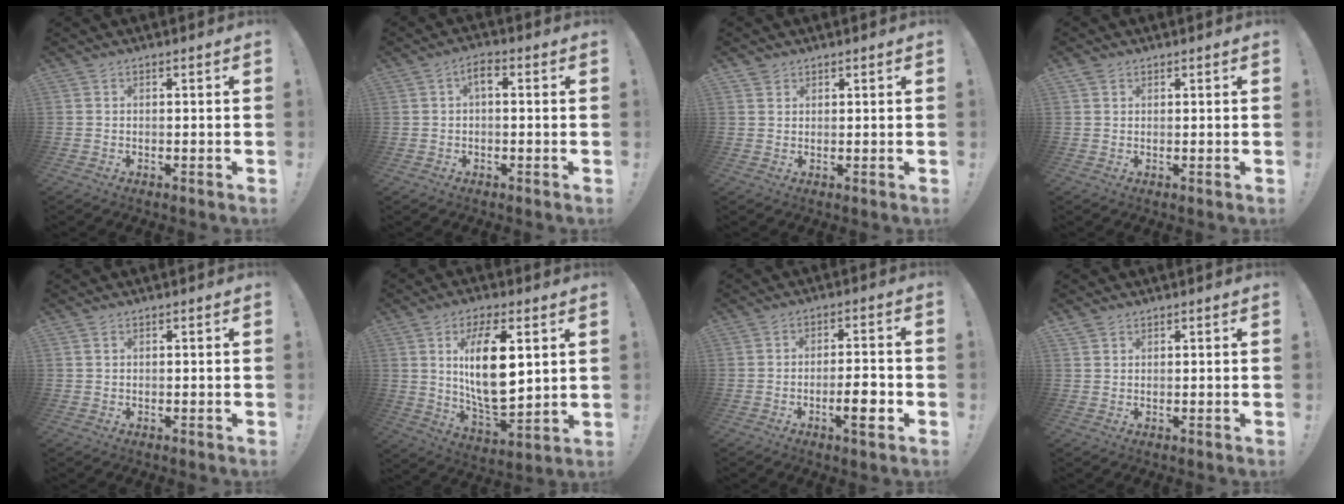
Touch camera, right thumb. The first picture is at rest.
{"total": 4.3, "force": [0.9, 2.4, 3.4], "torque": [-0.054, 0.007, 0.012]}
{"total": 1.7, "force": [1.4, 1.0, -0.1], "torque": [0.001, -0.007, 0.028]}
{"total": 1.5, "force": [1.0, 1.0, 0.2], "torque": [-0.004, 0.000, 0.021]}
{"total": 0.6, "force": [0.4, 0.4, 0.3], "torque": [-0.008, 0.002, 0.007]}
{"total": 16.7, "force": [4.8, 7.3, 14.3], "torque": [-0.264, -0.024, 0.071]}
{"total": 8.1, "force": [-3.0, 1.6, 7.3], "torque": [-0.094, 0.002, -0.051]}
{"total": 1.5, "force": [1.2, 0.8, 0.1], "torque": [-0.001, -0.004, 0.024]}